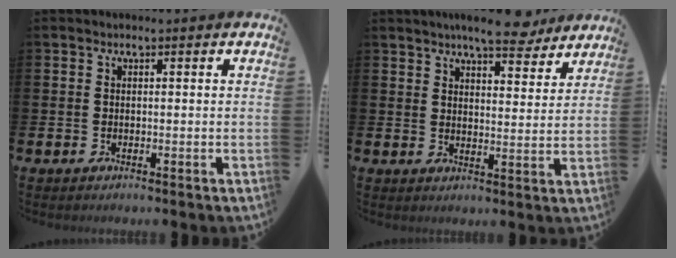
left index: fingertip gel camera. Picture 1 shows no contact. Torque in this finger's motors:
{"motor_torque": [1.17, -0.97, 0.21, 0.21]}